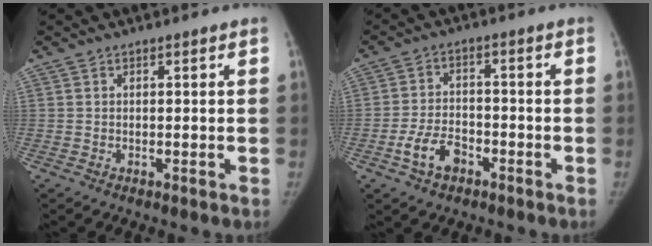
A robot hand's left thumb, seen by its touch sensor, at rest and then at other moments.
{"total": 6.6, "force": [-3.7, 4.0, 3.7], "torque": [-0.066, 0.026, -0.065]}